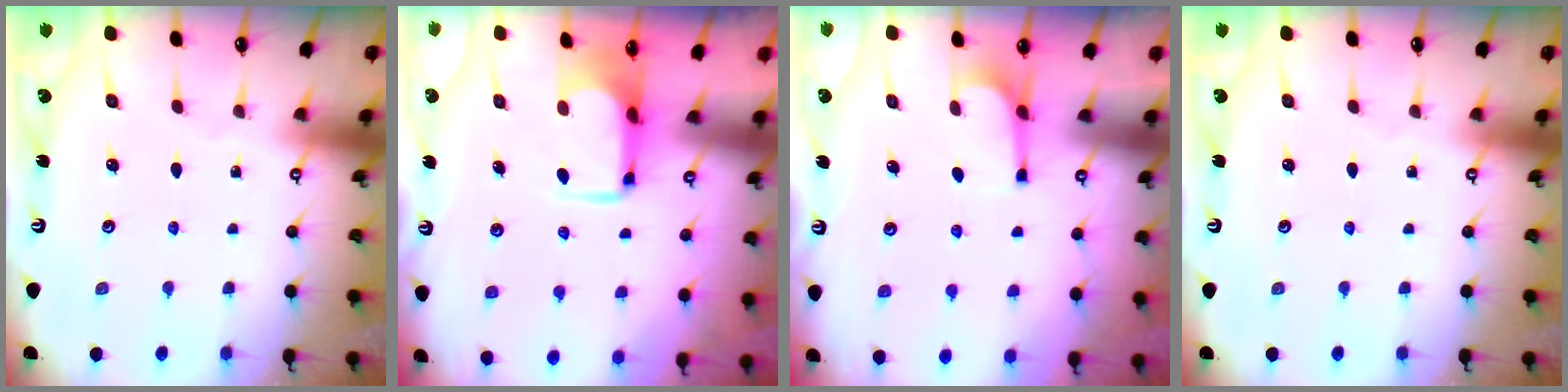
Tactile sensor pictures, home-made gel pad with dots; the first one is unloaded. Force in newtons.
{"total": 2.2, "press": 2.1, "slide": 0.8}
{"total": 2.2, "press": 2.2, "slide": 0.5}
{"total": 0.0}